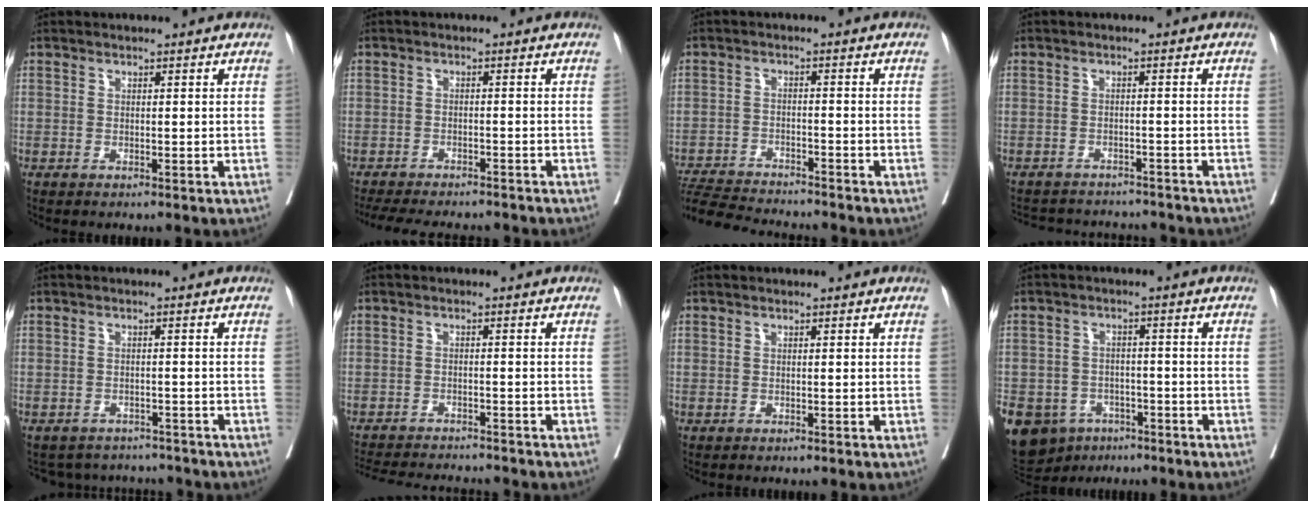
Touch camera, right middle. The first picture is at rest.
{"total": 12.0, "force": [-10.7, 3.0, 4.5], "torque": [-0.077, -0.008, -0.145]}
{"total": 10.5, "force": [-10.0, 0.4, 3.0], "torque": [-0.050, -0.004, -0.163]}
{"total": 10.1, "force": [-9.6, 2.5, 1.8], "torque": [-0.035, 0.013, -0.121]}
{"total": 6.8, "force": [-6.3, 2.4, 0.0], "torque": [0.007, 0.017, -0.076]}
{"total": 12.0, "force": [-11.3, 1.6, 3.8], "torque": [-0.063, -0.007, -0.156]}
{"total": 0.0}
{"total": 15.0, "force": [-8.3, 11.2, 5.5], "torque": [-0.149, 0.006, -0.111]}